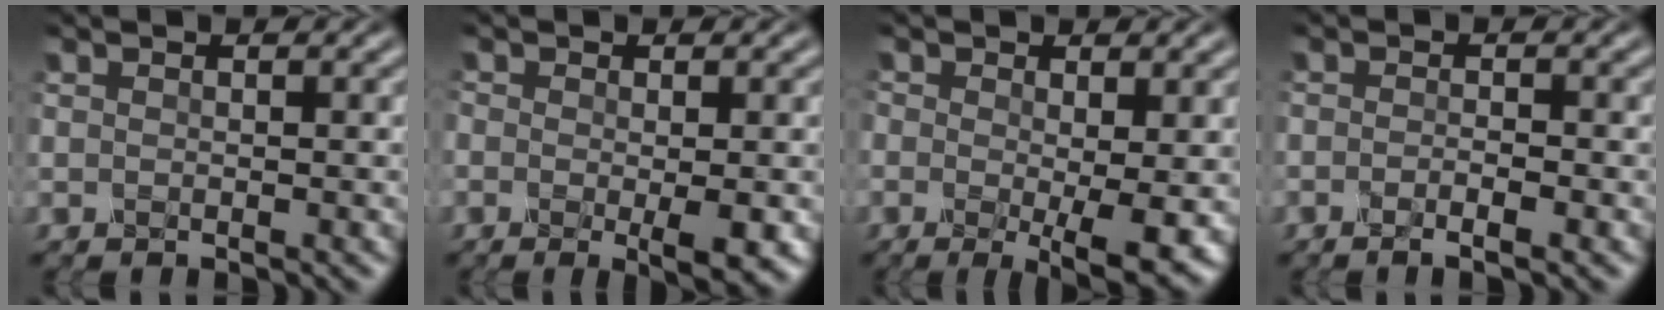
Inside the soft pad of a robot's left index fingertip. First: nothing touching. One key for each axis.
{"total": 3.1, "fx": -0.7, "fy": 0.9, "fz": 2.8, "tx": -0.049, "ty": -0.012, "tz": -0.013}
{"total": 4.9, "fx": -0.8, "fy": 1.7, "fz": 4.6, "tx": -0.076, "ty": -0.014, "tz": -0.013}
{"total": 1.7, "fx": -0.8, "fy": 0.4, "fz": 1.5, "tx": -0.022, "ty": -0.002, "tz": -0.015}